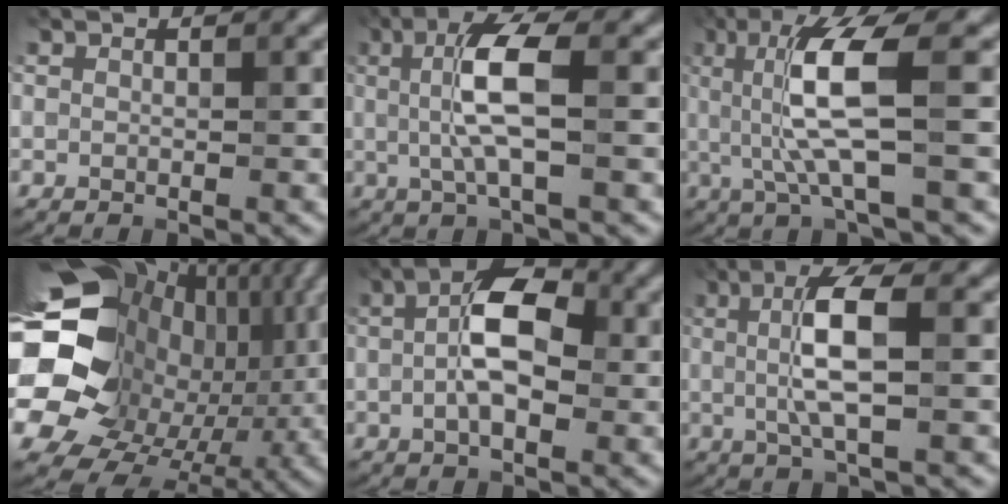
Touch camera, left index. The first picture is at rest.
{"total": 5.6, "force": [0.5, 1.3, 5.4], "torque": [-0.110, 0.004, 0.007]}
{"total": 7.1, "force": [0.7, 1.3, 7.0], "torque": [-0.145, -0.005, 0.019]}
{"total": 22.4, "force": [2.2, 18.9, 11.8], "torque": [-0.234, -0.004, 0.025]}
{"total": 6.2, "force": [0.1, 3.1, 5.4], "torque": [-0.097, 0.011, -0.009]}
{"total": 5.5, "force": [0.5, 1.2, 5.3], "torque": [-0.104, 0.004, 0.009]}